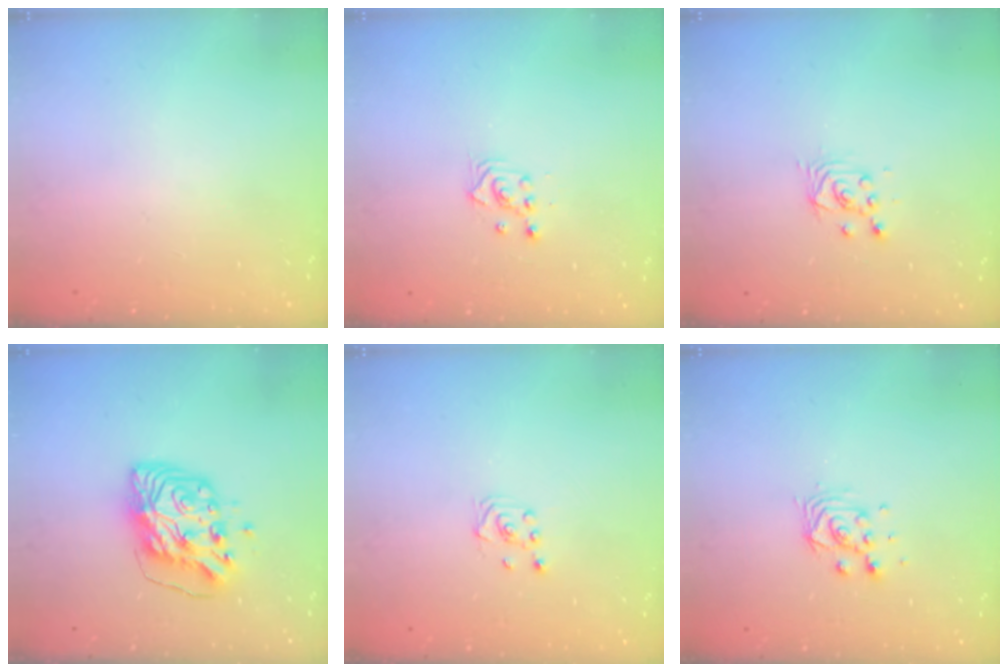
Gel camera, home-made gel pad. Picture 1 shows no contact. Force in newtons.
{"total": 2.3, "press": 2.3, "slide": 0.3}
{"total": 2.6, "press": 2.6, "slide": 0.1}
{"total": 10.0, "press": 9.9, "slide": 1.4}
{"total": 1.9, "press": 1.7, "slide": 0.8}
{"total": 5.9, "press": 5.9, "slide": 0.5}